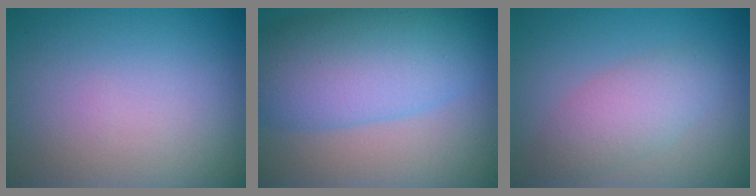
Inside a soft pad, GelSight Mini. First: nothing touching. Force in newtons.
{"total": 8.9, "press": 8.9, "slide": 0.1}
{"total": 2.9, "press": 2.9, "slide": 0.1}